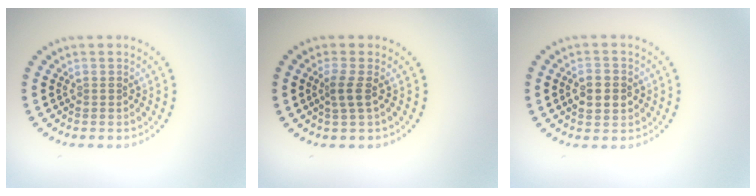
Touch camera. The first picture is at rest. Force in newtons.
{"total": 1.6, "press": 1.2, "slide": 1.0}
{"total": 3.1, "press": 3.1, "slide": 0.2}